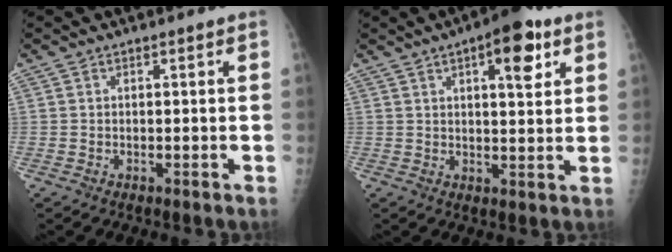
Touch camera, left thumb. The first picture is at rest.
{"total": 9.9, "force": [4.6, 3.6, 8.0], "torque": [-0.091, -0.015, 0.060]}